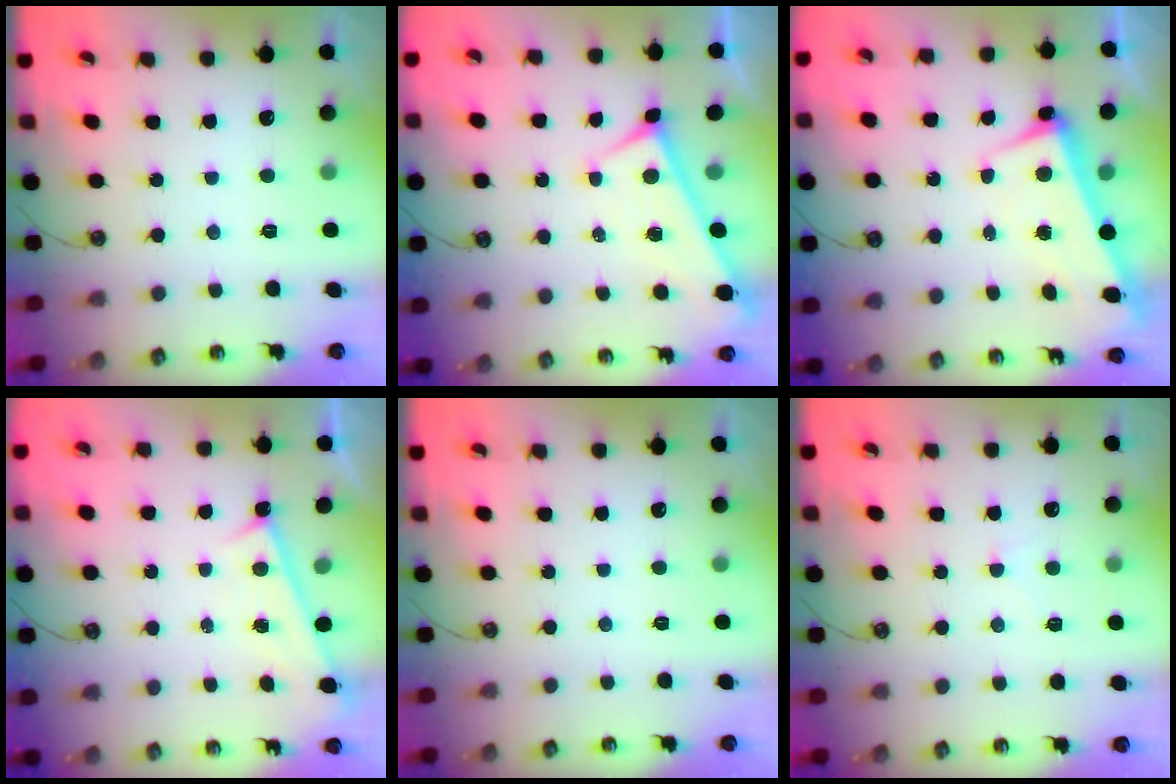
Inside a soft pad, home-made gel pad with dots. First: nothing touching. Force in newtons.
{"total": 0.0}
{"total": 1.9, "press": 1.6, "slide": 0.9}
{"total": 1.4, "press": 1.1, "slide": 0.7}
{"total": 0.0}
{"total": 0.5, "press": 0.3, "slide": 0.4}